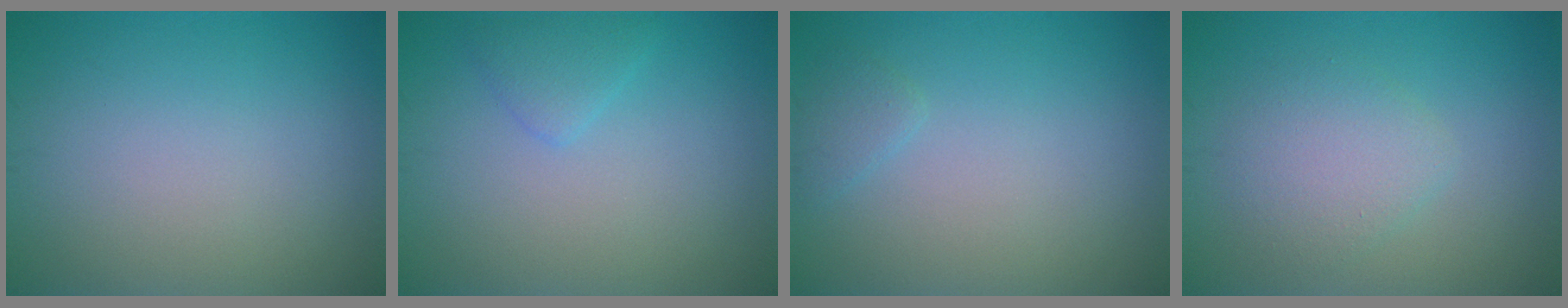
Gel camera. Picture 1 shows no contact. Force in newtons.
{"total": 1.6, "press": 1.6, "slide": 0.1}
{"total": 1.0, "press": 1.0, "slide": 0.1}
{"total": 2.9, "press": 2.9, "slide": 0.2}